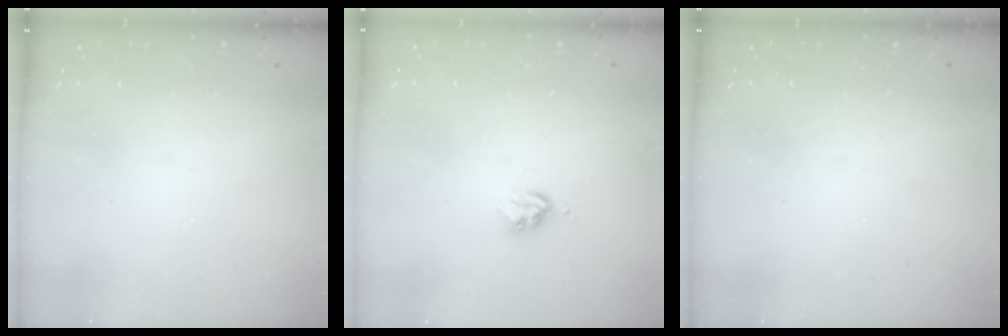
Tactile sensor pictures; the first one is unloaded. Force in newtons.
{"total": 3.7, "press": 3.7, "slide": 0.5}
{"total": 0.0}